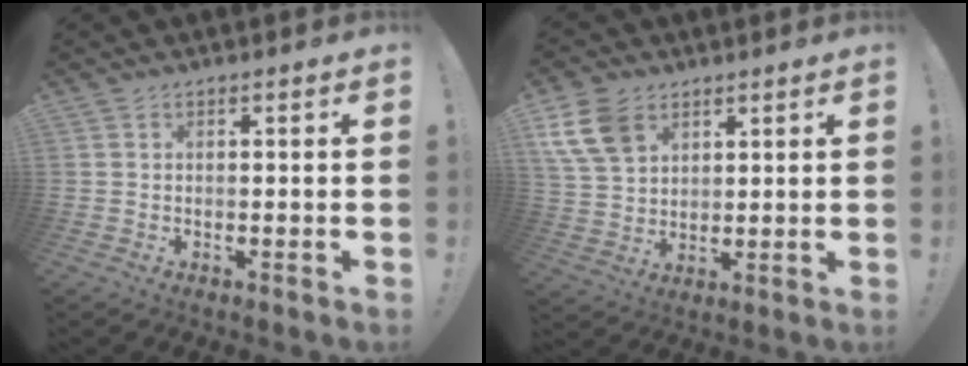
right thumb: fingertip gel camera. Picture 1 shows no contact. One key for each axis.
{"total": 11.8, "fx": 6.2, "fy": 7.9, "fz": 6.1, "tx": -0.125, "ty": -0.020, "tz": 0.123}